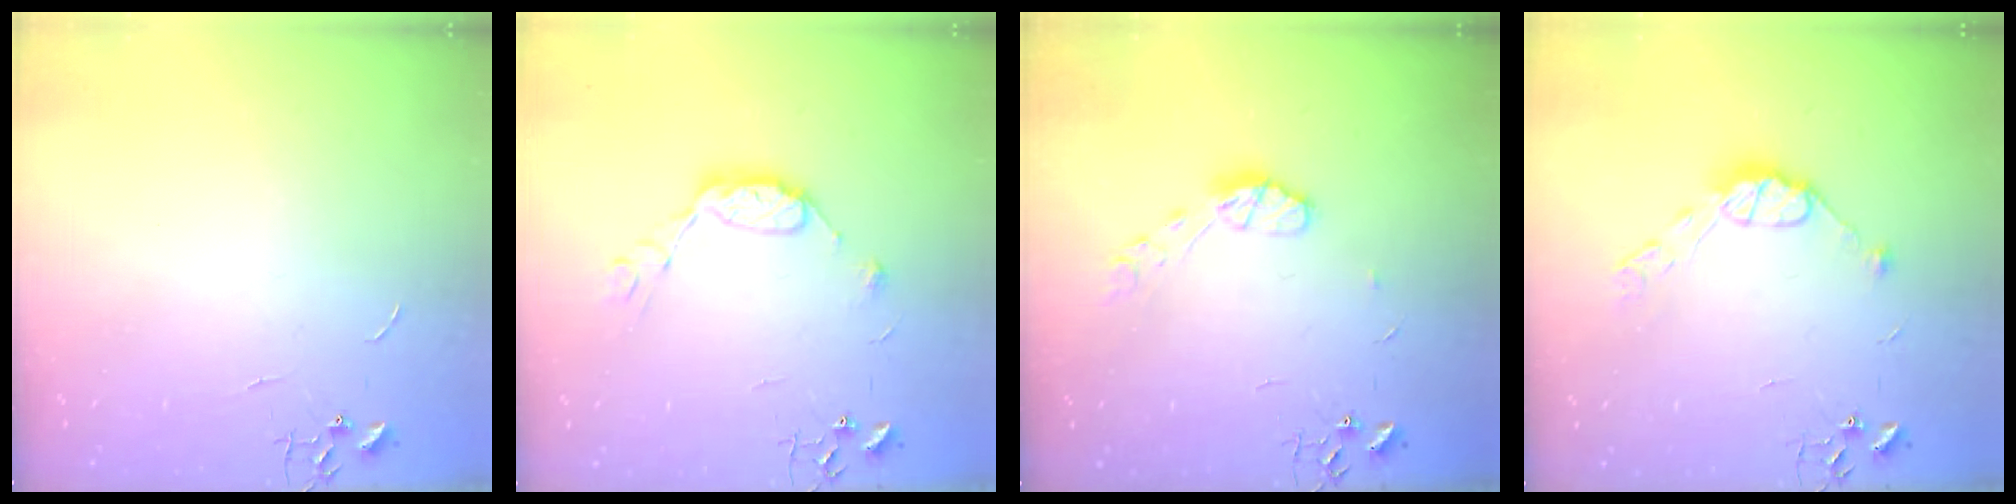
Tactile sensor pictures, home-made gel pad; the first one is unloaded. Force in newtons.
{"total": 10.1, "press": 10.0, "slide": 0.6}
{"total": 7.5, "press": 7.5, "slide": 0.5}
{"total": 9.5, "press": 9.5, "slide": 0.3}